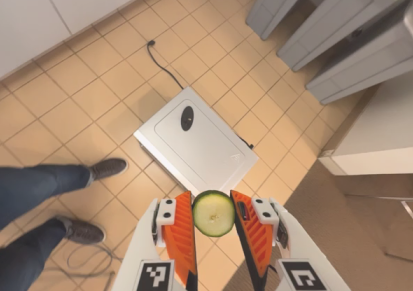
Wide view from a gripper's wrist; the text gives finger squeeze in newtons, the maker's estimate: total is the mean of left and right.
{"total": 5.9, "left": 5.7, "right": 6.1}